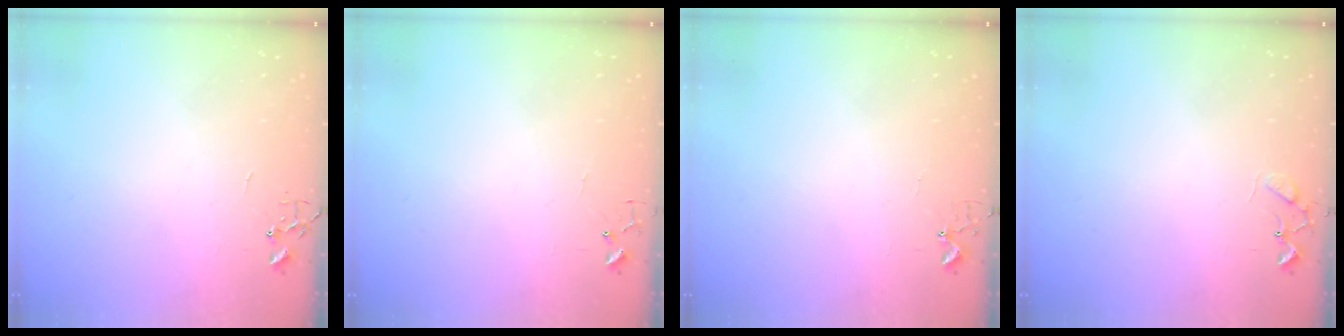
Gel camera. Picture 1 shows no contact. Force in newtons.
{"total": 4.2, "press": 4.1, "slide": 0.3}
{"total": 4.2, "press": 4.2, "slide": 0.4}
{"total": 6.2, "press": 6.2, "slide": 0.4}